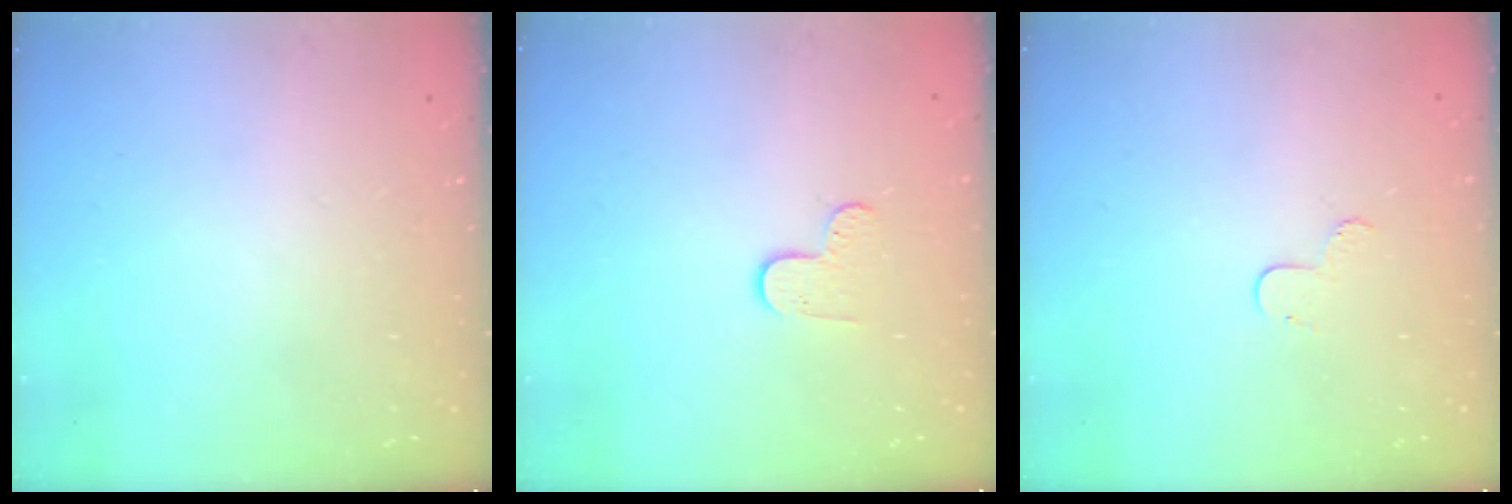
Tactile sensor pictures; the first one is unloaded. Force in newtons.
{"total": 6.4, "press": 6.4, "slide": 0.5}
{"total": 4.8, "press": 4.8, "slide": 0.5}